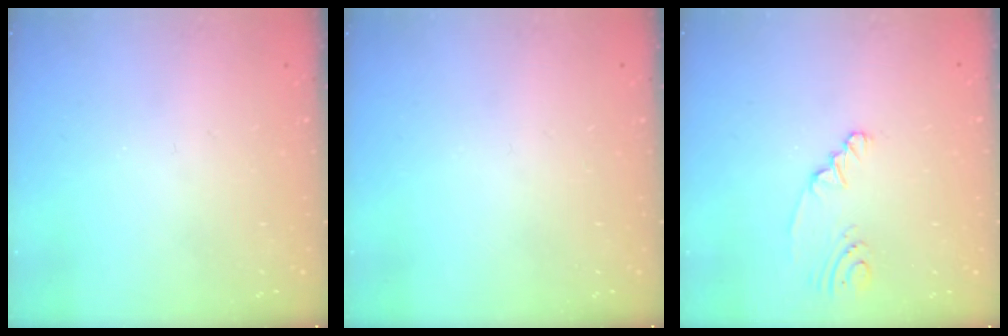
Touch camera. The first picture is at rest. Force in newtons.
{"total": 0.0}
{"total": 2.6, "press": 2.6, "slide": 0.6}